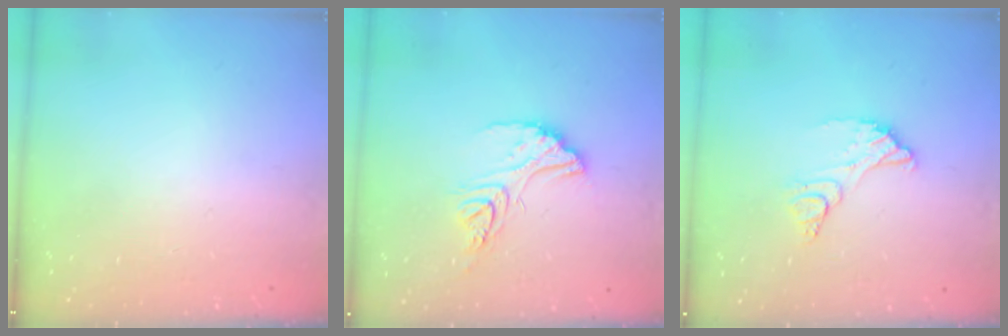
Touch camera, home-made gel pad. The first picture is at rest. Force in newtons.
{"total": 13.2, "press": 13.1, "slide": 1.1}
{"total": 10.1, "press": 10.0, "slide": 0.9}